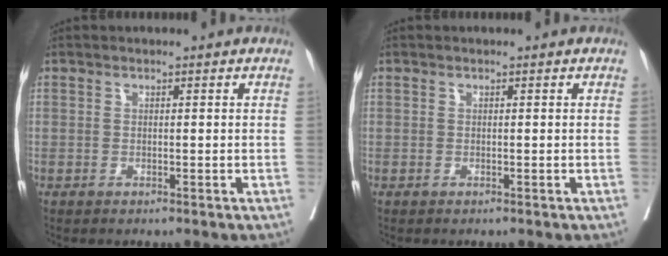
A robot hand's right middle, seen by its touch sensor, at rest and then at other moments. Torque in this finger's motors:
{"motor_torque": [0.02, -0.12, -0.30, -0.08]}